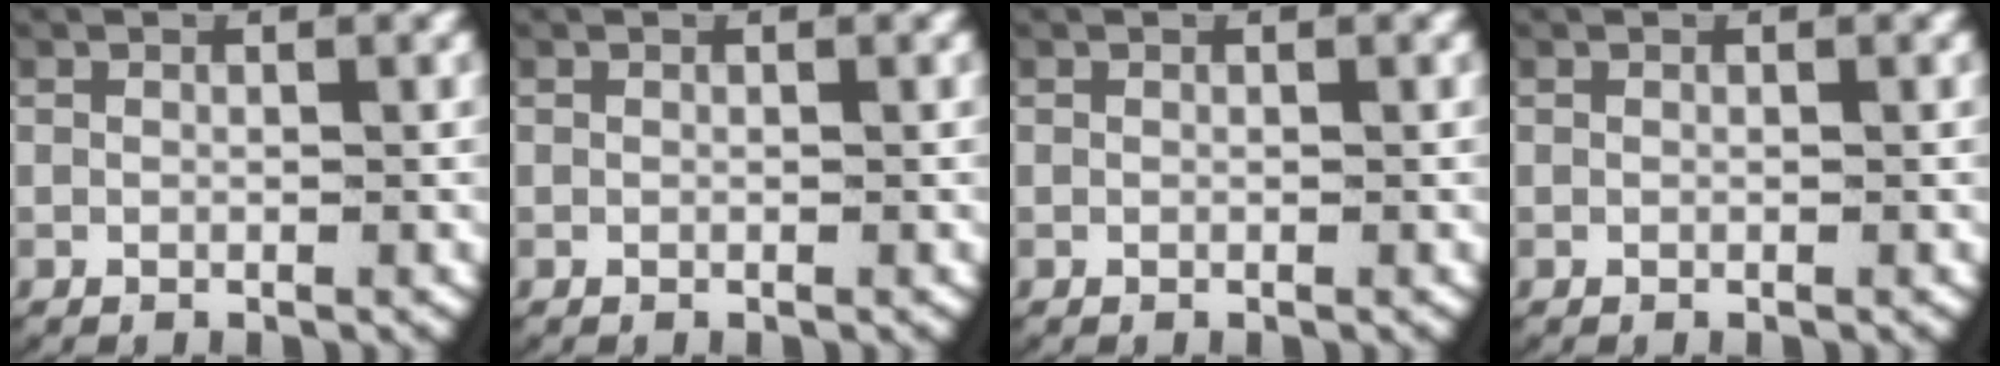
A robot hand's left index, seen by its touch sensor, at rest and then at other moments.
{"total": 0.0}
{"total": 0.0}
{"total": 0.0}